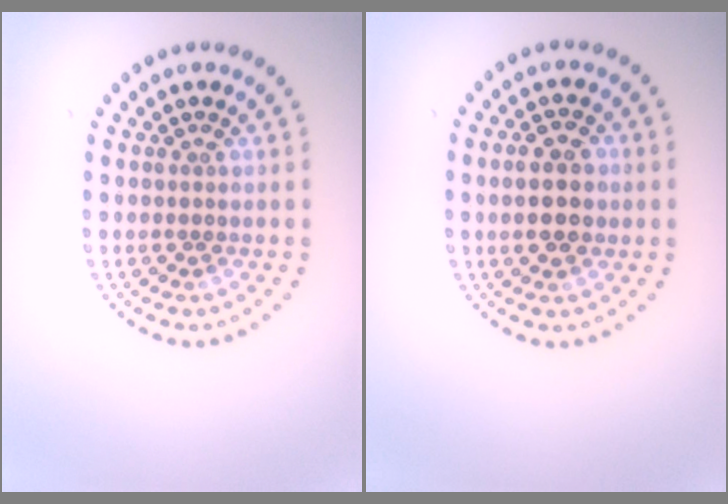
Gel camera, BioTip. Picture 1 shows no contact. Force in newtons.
{"total": 4.3, "press": 4.3, "slide": 0.2}